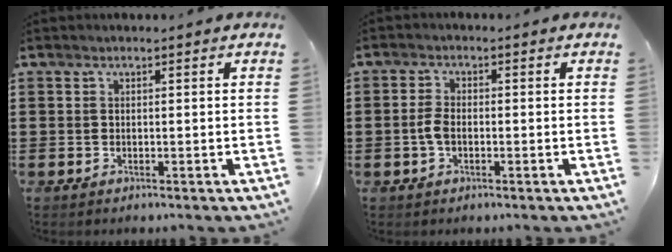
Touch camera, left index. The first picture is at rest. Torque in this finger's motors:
{"motor_torque": [0.64, 0.58, 0.18, 0.07]}